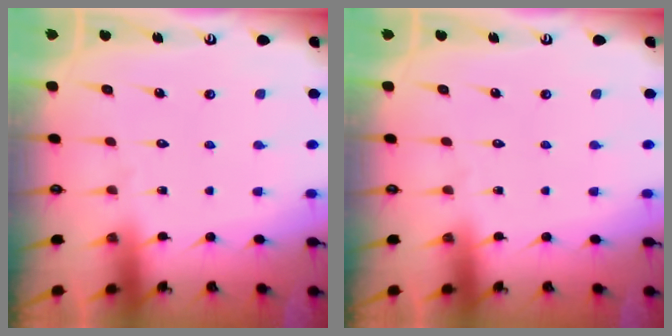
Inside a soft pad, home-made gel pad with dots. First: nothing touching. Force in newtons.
{"total": 0.0}